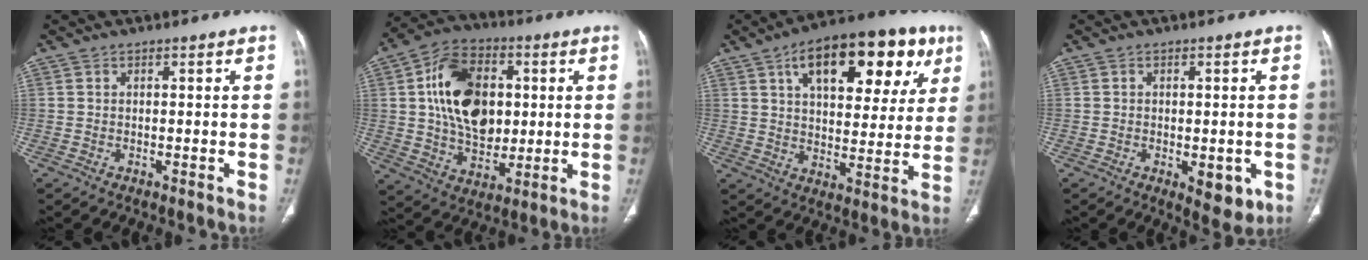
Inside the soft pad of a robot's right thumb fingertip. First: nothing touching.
{"total": 18.3, "force": [3.1, 12.5, 13.1], "torque": [-0.188, 0.002, 0.055]}
{"total": 23.5, "force": [10.6, 11.5, 17.6], "torque": [-0.217, 0.004, 0.157]}
{"total": 5.9, "force": [-1.7, 3.0, 4.8], "torque": [-0.044, -0.006, -0.013]}